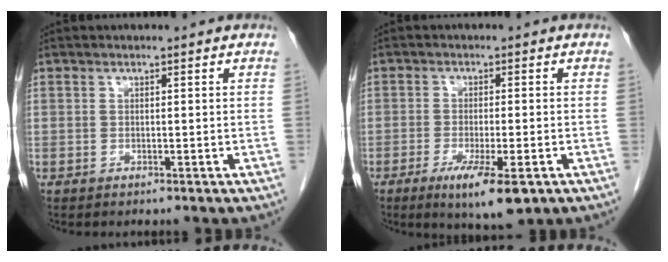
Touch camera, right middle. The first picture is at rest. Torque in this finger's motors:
{"motor_torque": [0.16, -0.06, 0.11, 0.08]}